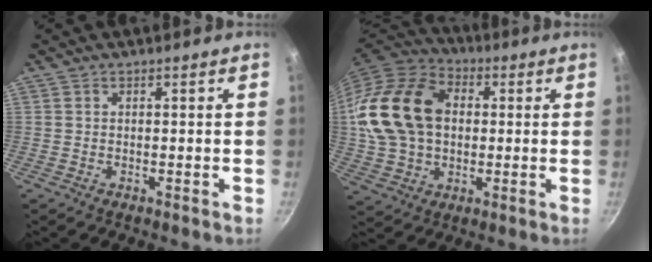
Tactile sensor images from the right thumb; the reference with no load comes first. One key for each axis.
{"total": 21.3, "fx": 2.4, "fy": 15.5, "fz": 14.3, "tx": -0.260, "ty": 0.029, "tz": 0.042}